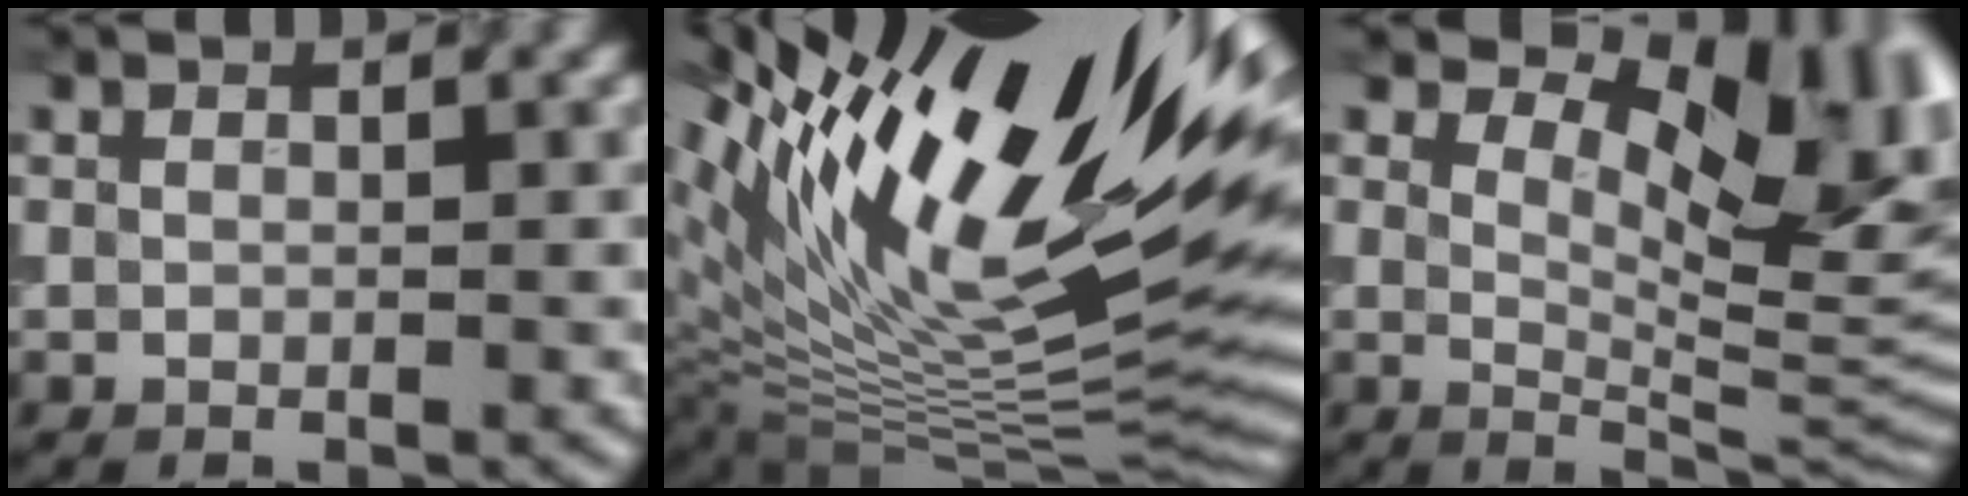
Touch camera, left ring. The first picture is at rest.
{"total": 20.9, "force": [9.7, 6.9, 17.1], "torque": [-0.260, 0.038, 0.162]}
{"total": 12.4, "force": [5.9, 5.6, 9.4], "torque": [-0.113, -0.001, 0.093]}